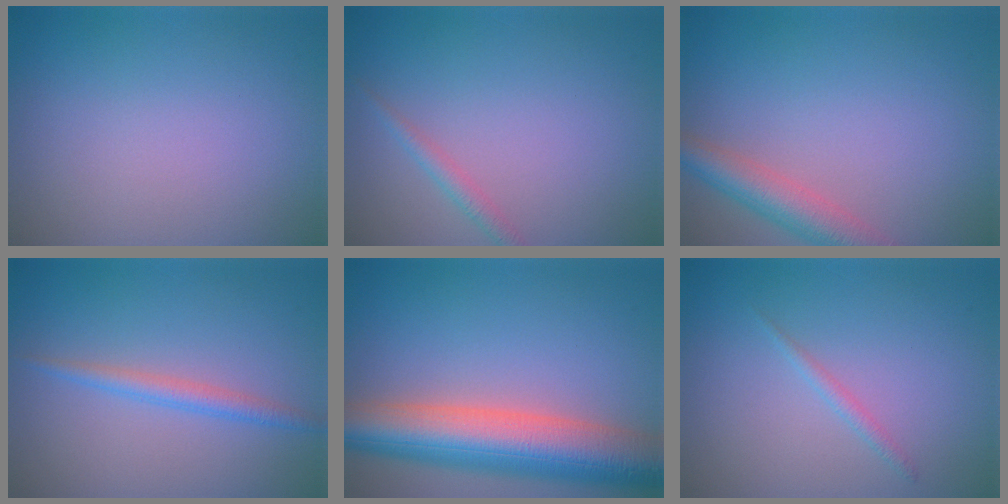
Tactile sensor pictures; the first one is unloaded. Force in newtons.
{"total": 1.4, "press": 1.4, "slide": 0.1}
{"total": 4.5, "press": 4.4, "slide": 0.3}
{"total": 1.8, "press": 1.8, "slide": 0.1}
{"total": 10.2, "press": 10.2, "slide": 0.6}
{"total": 0.9, "press": 0.9, "slide": 0.1}